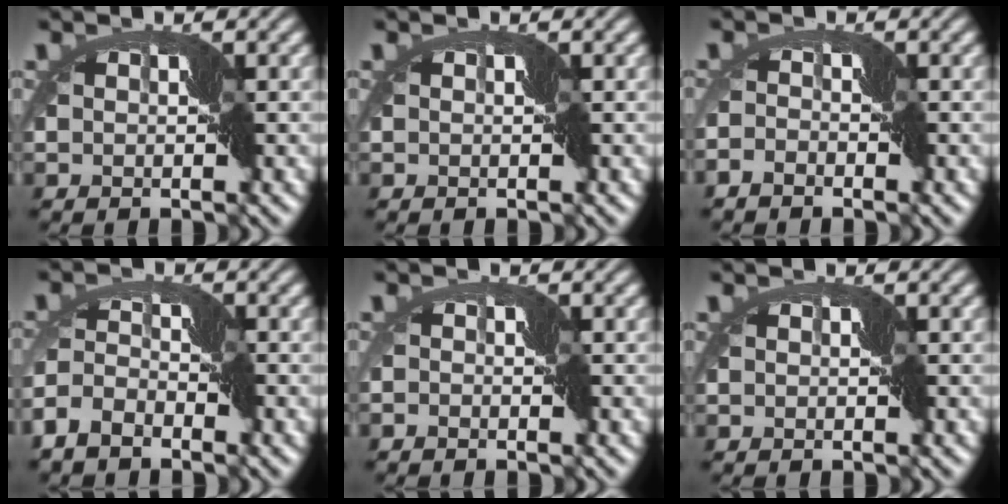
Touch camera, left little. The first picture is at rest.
{"total": 0.0}
{"total": 1.6, "force": [-1.5, 0.6, 0.4], "torque": [-0.015, 0.003, -0.035]}
{"total": 4.2, "force": [-3.2, 1.8, 1.9], "torque": [-0.052, 0.006, -0.078]}
{"total": 0.6, "force": [-0.5, 0.3, 0.0], "torque": [-0.002, 0.002, -0.010]}
{"total": 0.0}